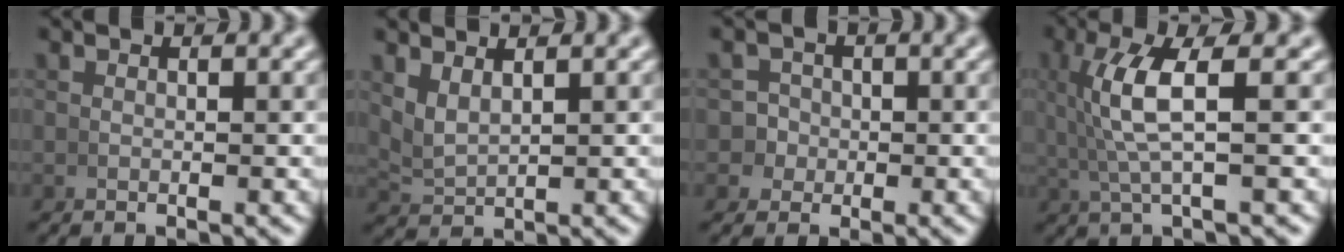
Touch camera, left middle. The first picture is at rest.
{"total": 2.8, "force": [1.9, 1.4, 1.7], "torque": [-0.040, -0.004, 0.046]}
{"total": 2.9, "force": [-0.6, 2.7, 0.8], "torque": [-0.019, -0.010, -0.009]}
{"total": 4.9, "force": [1.0, 0.8, 4.8], "torque": [-0.093, 0.013, 0.018]}